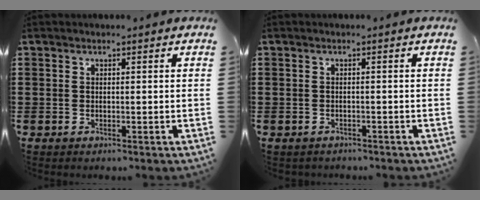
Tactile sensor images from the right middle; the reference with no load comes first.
{"total": 0.7, "force": [-0.7, 0.2, 0.0], "torque": [-0.002, 0.001, -0.015]}